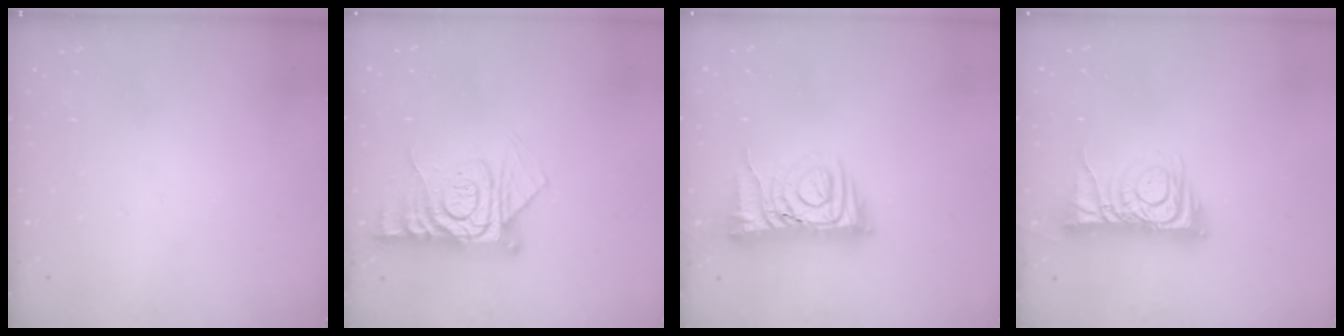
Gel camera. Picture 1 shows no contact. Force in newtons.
{"total": 12.8, "press": 12.8, "slide": 1.0}
{"total": 10.1, "press": 10.0, "slide": 1.4}
{"total": 10.8, "press": 10.8, "slide": 0.7}